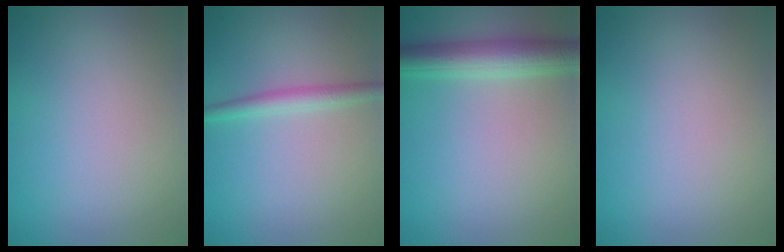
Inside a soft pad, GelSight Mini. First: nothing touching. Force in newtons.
{"total": 2.0, "press": 2.0, "slide": 0.0}
{"total": 4.8, "press": 4.8, "slide": 0.1}
{"total": 0.0}